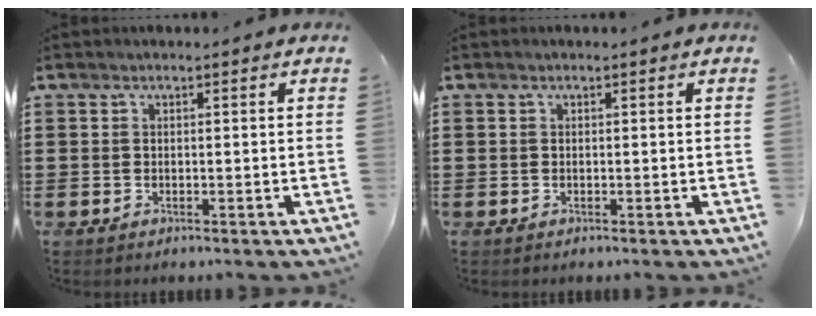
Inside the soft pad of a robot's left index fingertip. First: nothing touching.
{"total": 0.0}